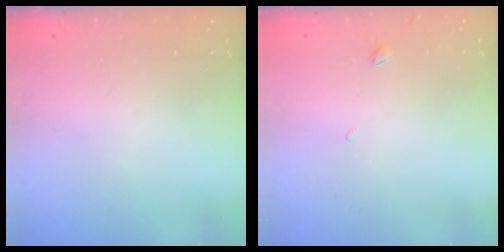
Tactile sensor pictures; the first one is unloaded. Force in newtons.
{"total": 2.1, "press": 2.1, "slide": 0.5}